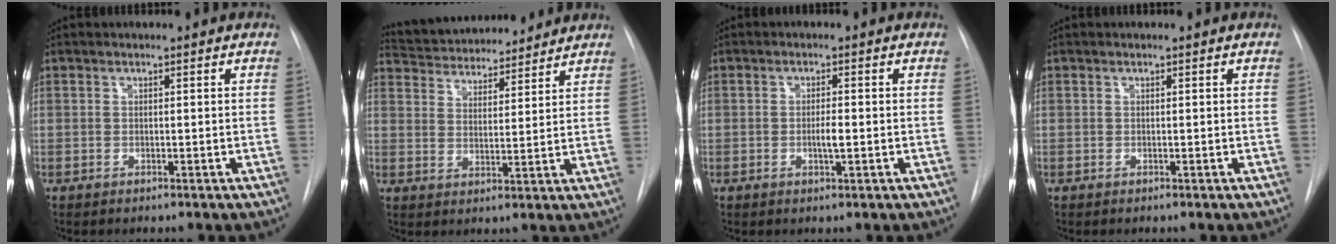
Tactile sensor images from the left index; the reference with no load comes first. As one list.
[{"total": 14.7, "force": [13.7, 3.3, 4.2], "torque": [-0.071, 0.020, 0.209]}, {"total": 2.3, "force": [-1.3, 0.2, 1.9], "torque": [-0.036, -0.007, -0.020]}, {"total": 0.0}]